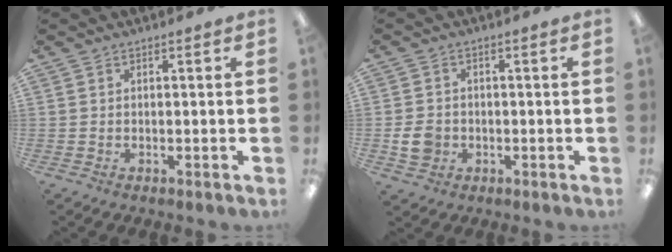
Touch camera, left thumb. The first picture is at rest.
{"total": 5.2, "force": [-1.0, 4.5, 2.5], "torque": [-0.039, -0.001, -0.020]}